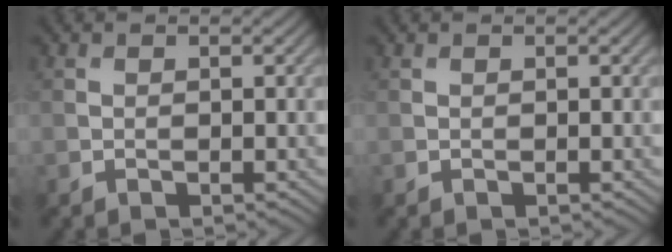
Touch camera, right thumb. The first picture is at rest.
{"total": 0.0}